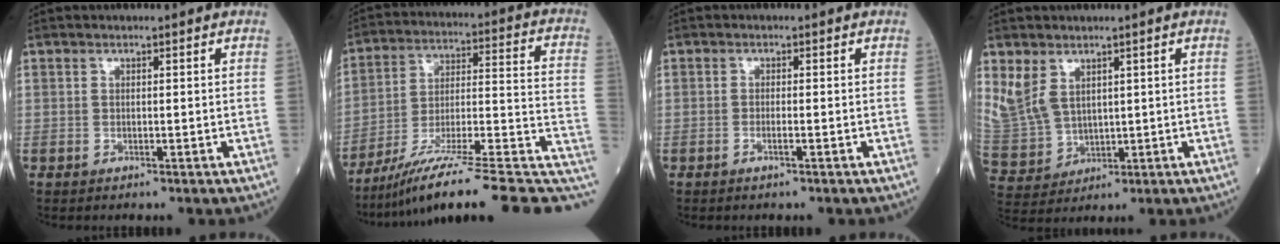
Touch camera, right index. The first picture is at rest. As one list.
[{"total": 22.9, "force": [-16.0, 2.3, 16.3], "torque": [-0.183, 0.031, -0.251]}, {"total": 1.2, "force": [-0.7, -0.1, 1.0], "torque": [-0.020, -0.001, -0.013]}, {"total": 7.7, "force": [3.8, 5.5, 3.9], "torque": [-0.103, 0.009, 0.100]}]